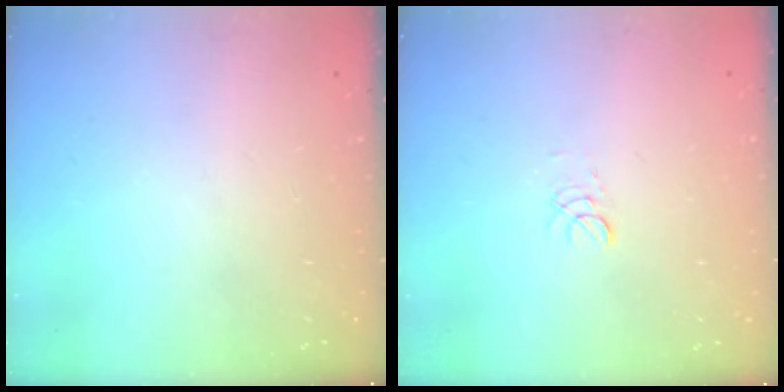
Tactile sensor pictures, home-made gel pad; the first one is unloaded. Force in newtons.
{"total": 2.9, "press": 2.8, "slide": 0.3}